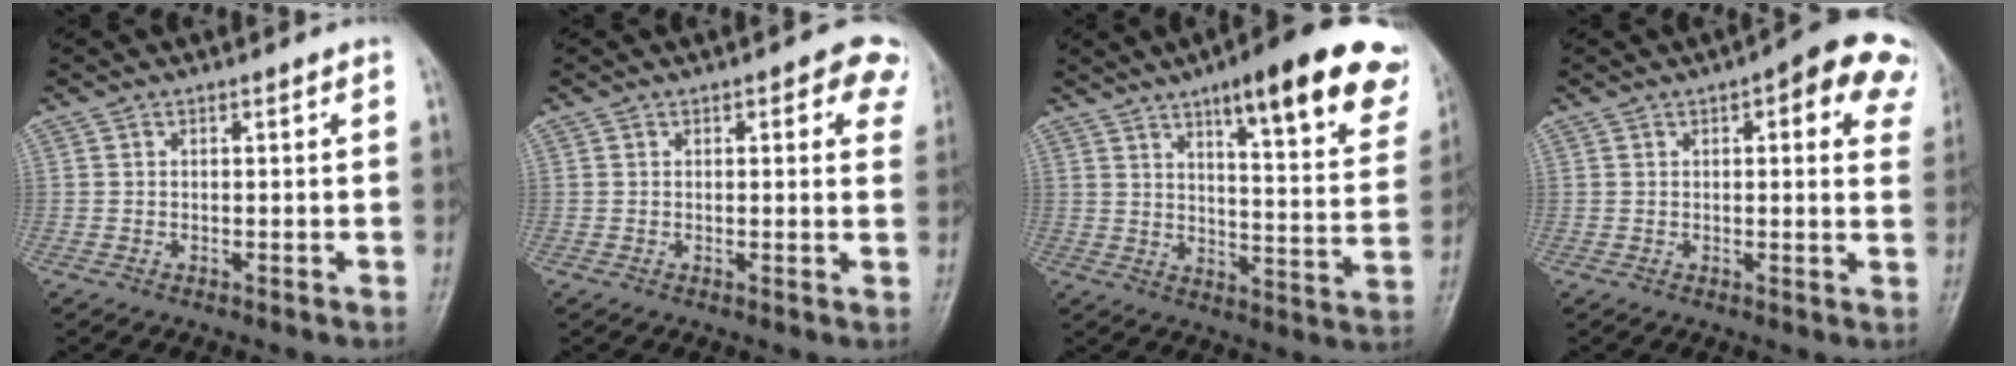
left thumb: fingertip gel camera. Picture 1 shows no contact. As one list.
[{"total": 5.9, "force": [2.9, 2.8, 4.2], "torque": [-0.010, -0.005, 0.023]}, {"total": 23.8, "force": [14.1, 6.2, 18.2], "torque": [-0.210, -0.041, 0.182]}, {"total": 11.9, "force": [5.5, 4.3, 9.6], "torque": [-0.071, -0.008, 0.050]}]